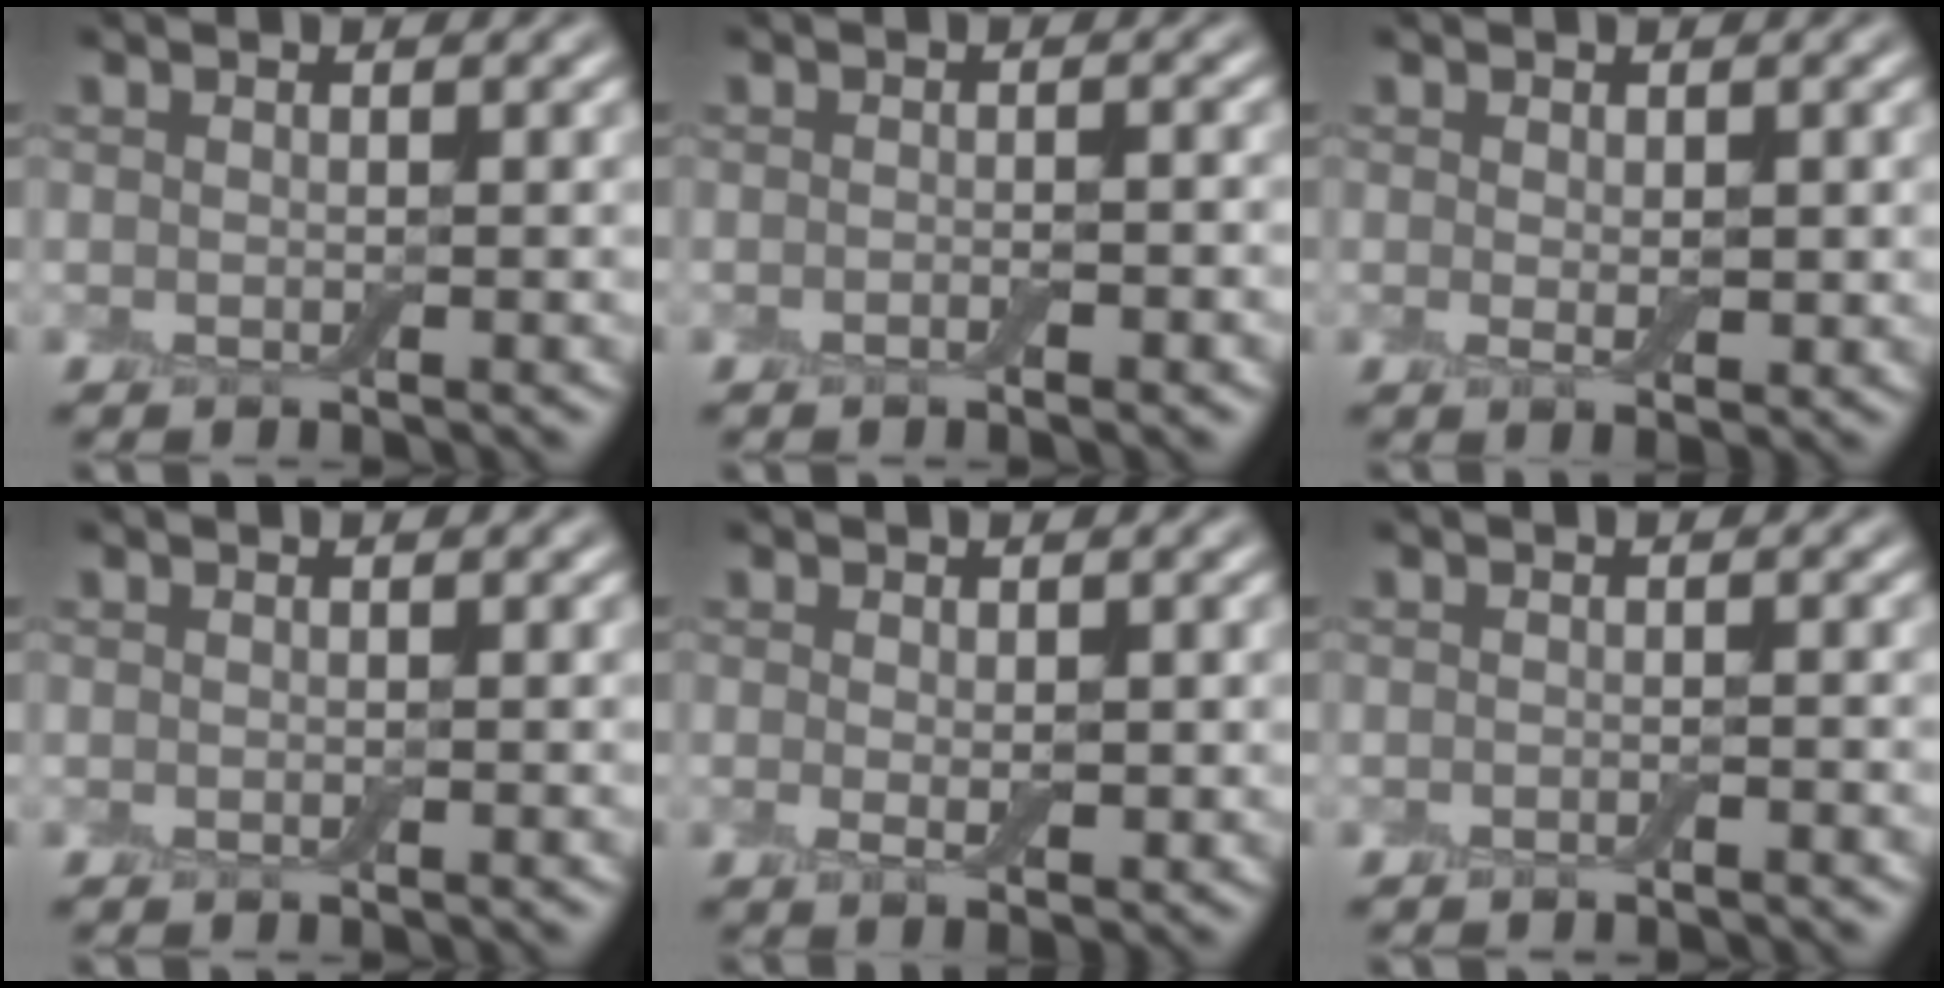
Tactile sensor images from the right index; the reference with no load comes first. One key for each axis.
{"total": 1.5, "fx": -0.8, "fy": 0.3, "fz": 1.2, "tx": -0.015, "ty": -0.001, "tz": -0.011}
{"total": 1.6, "fx": 0.1, "fy": 0.7, "fz": 1.4, "tx": -0.021, "ty": -0.004, "tz": 0.006}
{"total": 0.0}
{"total": 2.0, "fx": 0.0, "fy": 0.9, "fz": 1.7, "tx": -0.030, "ty": -0.006, "tz": 0.004}
{"total": 0.7, "fx": -0.6, "fy": 0.1, "fz": 0.4, "tx": -0.004, "ty": 0.000, "tz": -0.010}